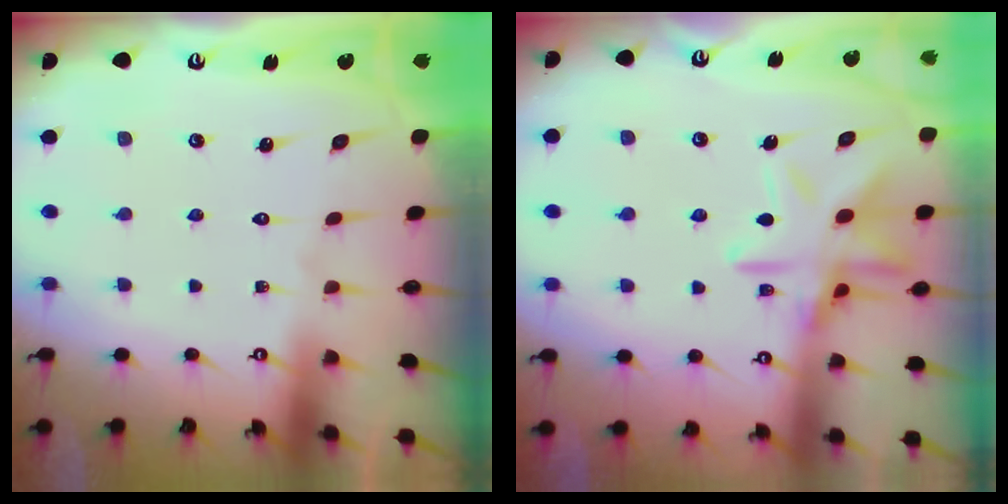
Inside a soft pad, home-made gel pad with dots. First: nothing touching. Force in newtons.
{"total": 14.4, "press": 14.4, "slide": 1.1}